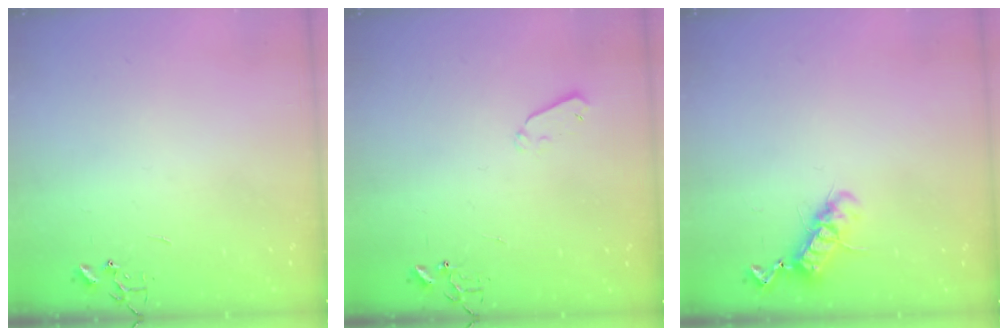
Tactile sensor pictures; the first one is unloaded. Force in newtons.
{"total": 4.2, "press": 4.2, "slide": 0.7}
{"total": 11.3, "press": 11.2, "slide": 1.2}